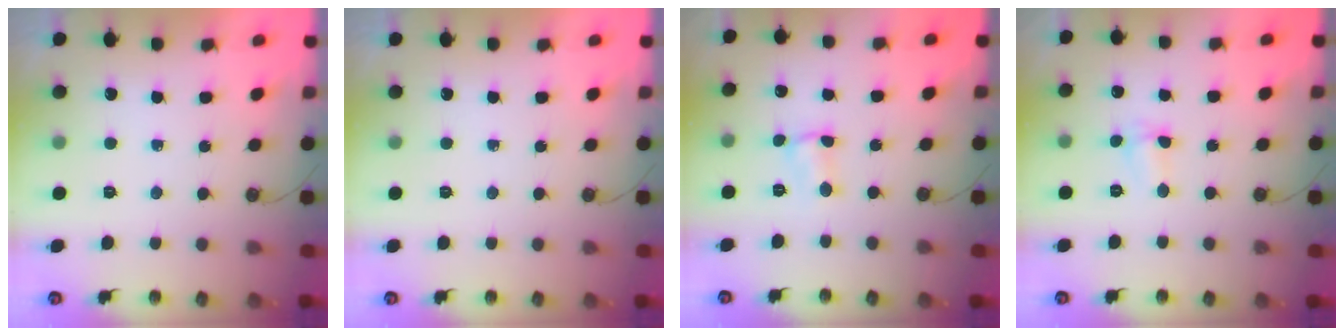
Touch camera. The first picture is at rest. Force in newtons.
{"total": 0.0}
{"total": 2.0, "press": 2.0, "slide": 0.3}
{"total": 3.1, "press": 3.0, "slide": 0.6}